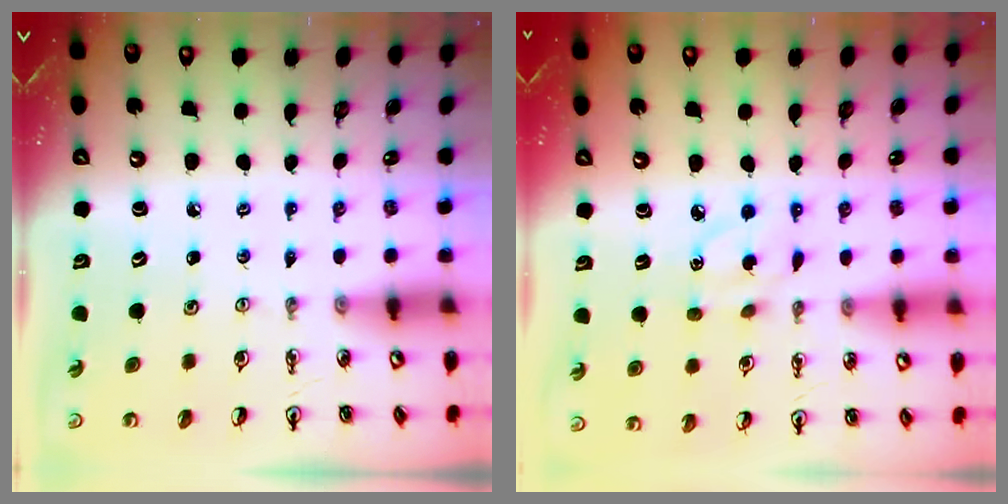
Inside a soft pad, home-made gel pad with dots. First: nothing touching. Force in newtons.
{"total": 3.4, "press": 3.3, "slide": 0.3}